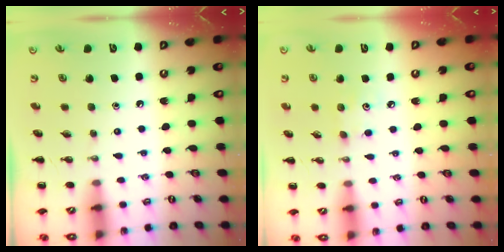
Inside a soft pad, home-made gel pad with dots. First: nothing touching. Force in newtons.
{"total": 3.8, "press": 3.6, "slide": 1.0}